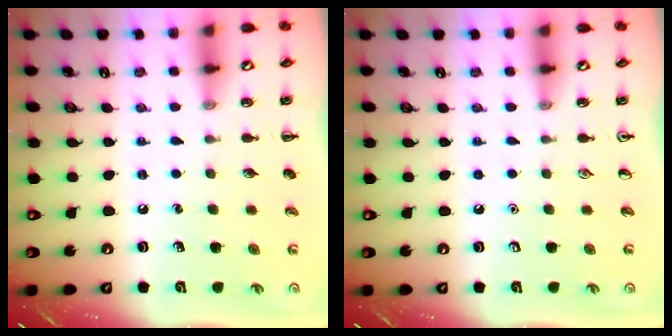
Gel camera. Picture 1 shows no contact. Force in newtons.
{"total": 0.0}